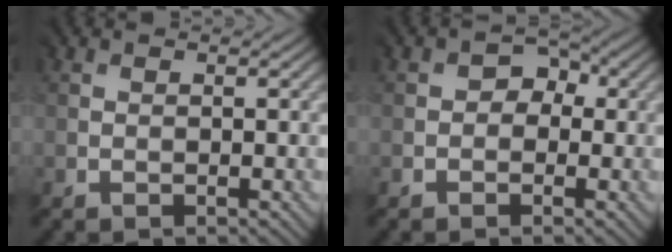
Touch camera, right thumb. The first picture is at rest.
{"total": 2.4, "force": [-0.2, 2.2, 1.0], "torque": [-0.006, 0.001, -0.012]}